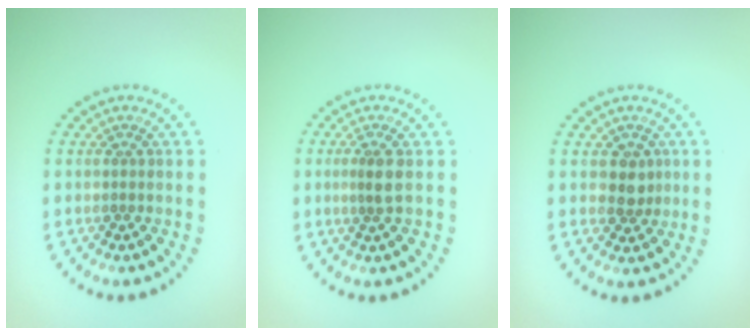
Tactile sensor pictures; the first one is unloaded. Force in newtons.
{"total": 1.9, "press": 1.5, "slide": 1.1}
{"total": 2.0, "press": 1.9, "slide": 0.7}